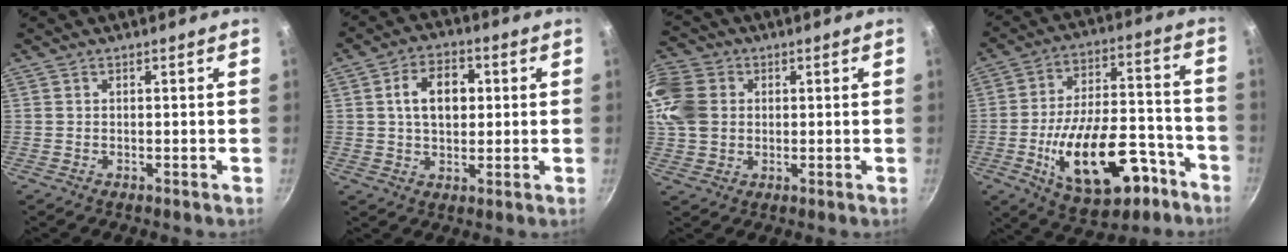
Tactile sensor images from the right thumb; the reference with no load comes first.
{"total": 9.3, "force": [1.5, 6.2, 6.7], "torque": [-0.088, 0.010, 0.019]}
{"total": 13.3, "force": [2.2, 10.9, 7.3], "torque": [-0.150, 0.010, 0.033]}
{"total": 22.8, "force": [-9.4, 11.6, 17.2], "torque": [-0.244, 0.066, -0.127]}